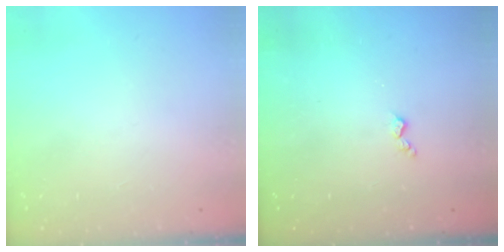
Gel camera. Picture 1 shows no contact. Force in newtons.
{"total": 3.0, "press": 2.9, "slide": 0.6}